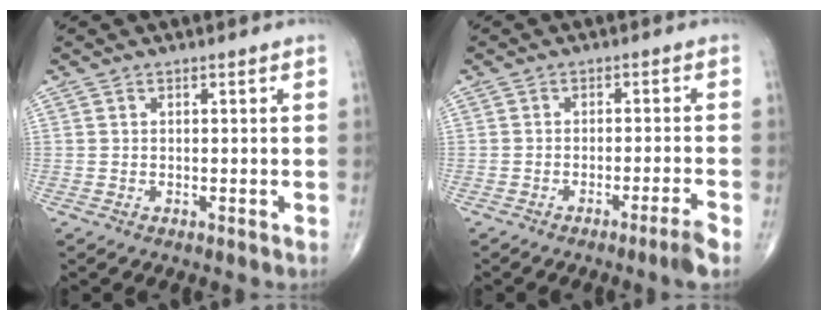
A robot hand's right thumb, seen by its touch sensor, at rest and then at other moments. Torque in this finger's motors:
{"motor_torque": [-0.11, -0.11, -0.10, -0.08, 0.01]}